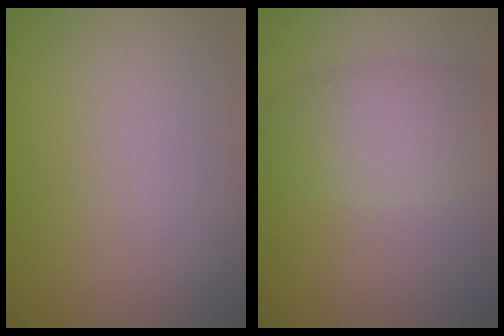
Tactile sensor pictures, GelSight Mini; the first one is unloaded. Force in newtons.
{"total": 4.0, "press": 4.0, "slide": 0.2}